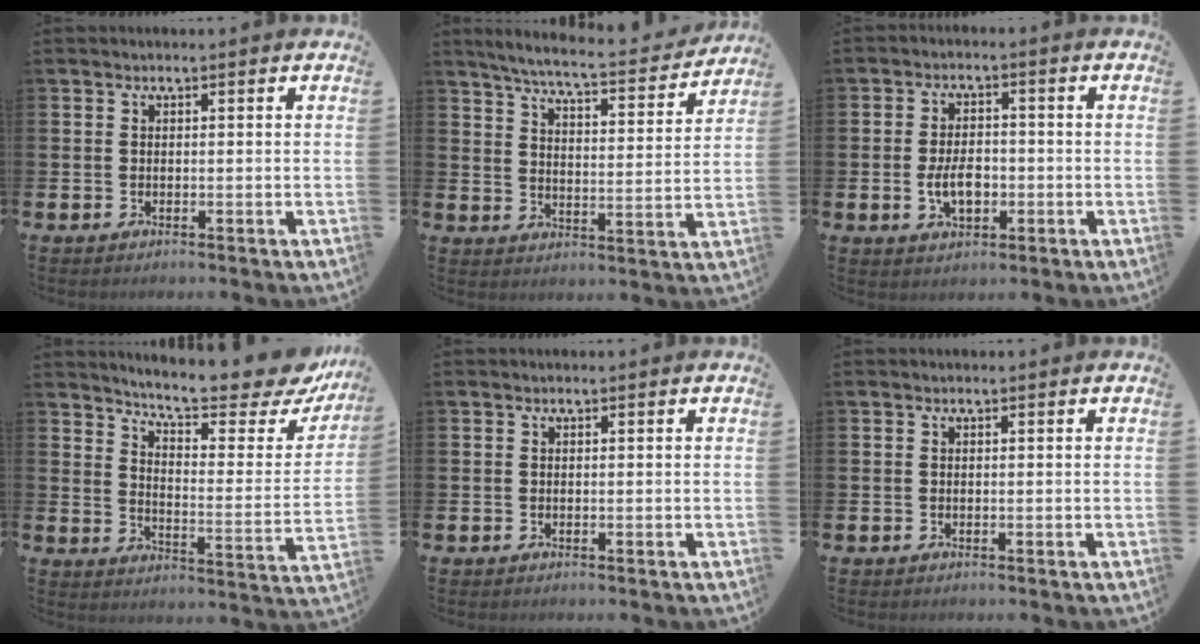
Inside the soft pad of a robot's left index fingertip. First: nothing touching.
{"total": 6.2, "force": [5.8, 0.3, 2.3], "torque": [-0.066, -0.041, 0.094]}
{"total": 4.7, "force": [-1.0, 2.8, 3.7], "torque": [-0.049, 0.000, -0.020]}
{"total": 9.0, "force": [8.0, 1.3, 3.8], "torque": [-0.083, -0.064, 0.129]}
{"total": 0.0}
{"total": 0.0}